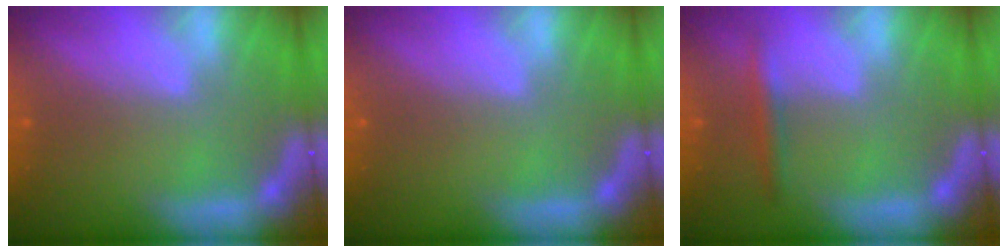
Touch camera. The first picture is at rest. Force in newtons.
{"total": 0.0}
{"total": 1.9}